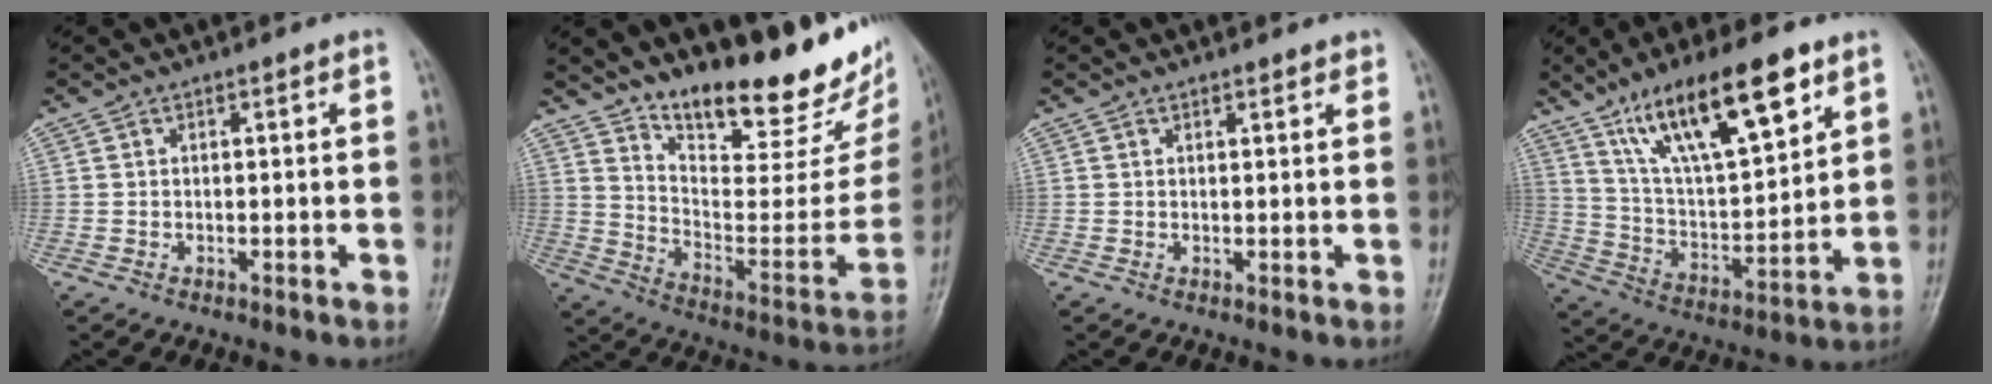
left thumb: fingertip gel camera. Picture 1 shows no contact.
{"total": 25.2, "force": [19.4, 7.5, 14.3], "torque": [-0.178, -0.121, 0.288]}
{"total": 1.5, "force": [1.2, 0.5, 0.6], "torque": [-0.002, -0.004, 0.014]}
{"total": 19.6, "force": [11.4, 6.1, 14.7], "torque": [-0.225, -0.036, 0.211]}